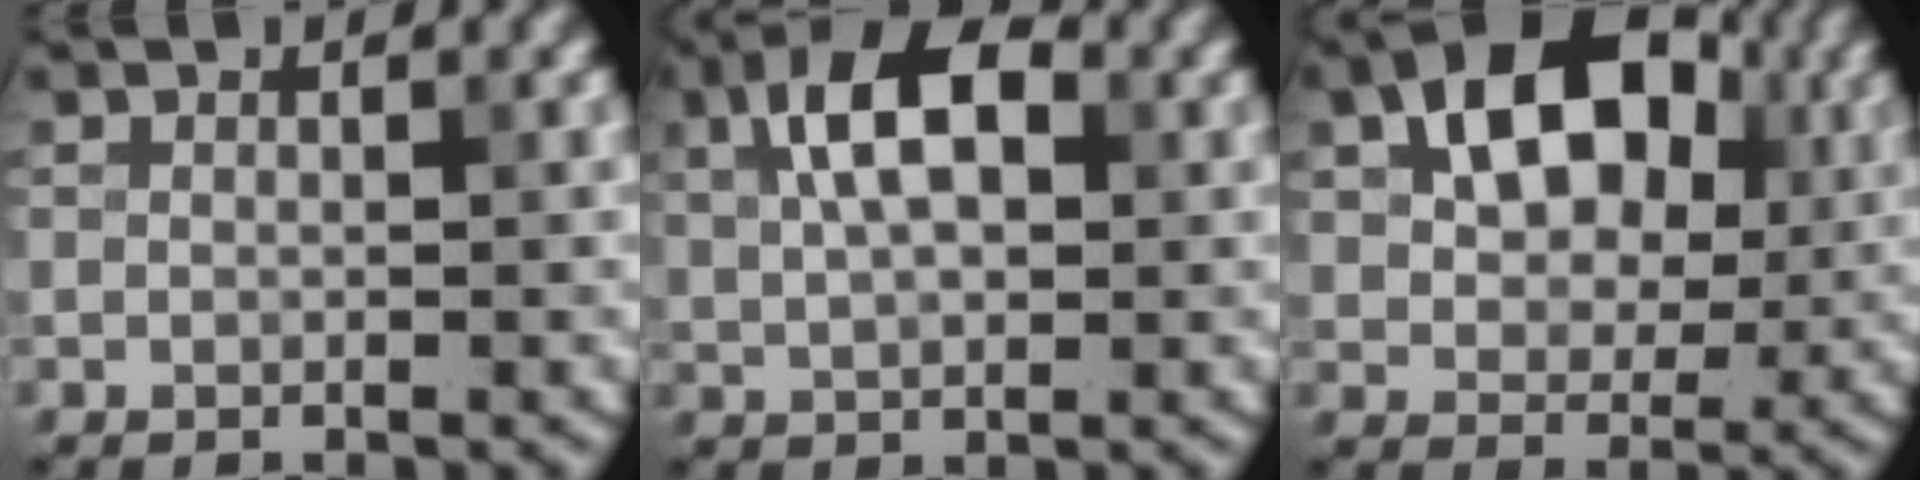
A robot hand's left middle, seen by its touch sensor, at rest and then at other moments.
{"total": 7.5, "force": [2.3, 4.0, 5.9], "torque": [-0.105, 0.023, 0.024]}
{"total": 10.2, "force": [3.0, 6.6, 7.2], "torque": [-0.115, 0.019, 0.032]}